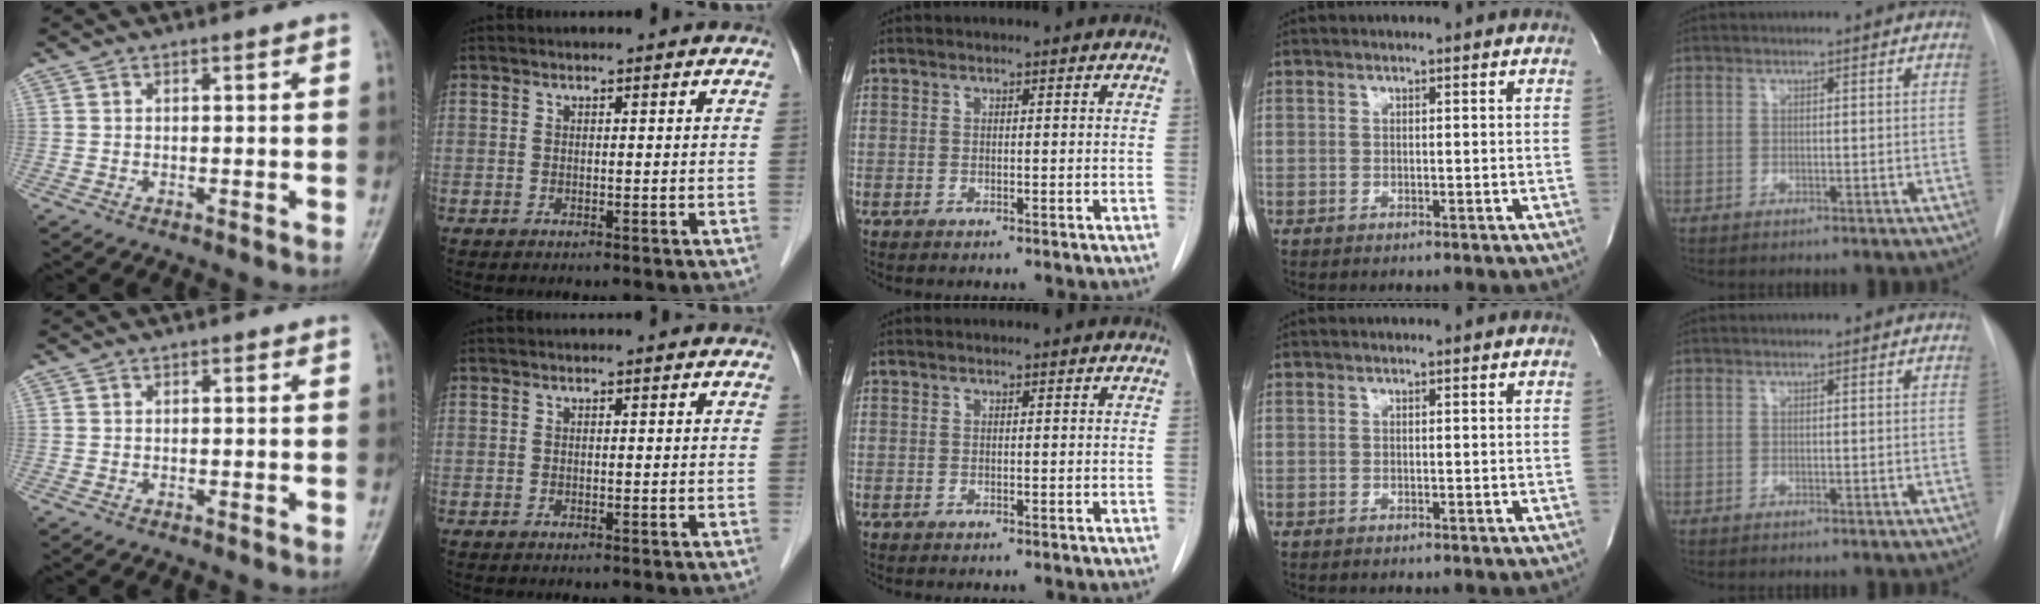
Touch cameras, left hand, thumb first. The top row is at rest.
{"thumb": {"total": 0.5, "force": [0.2, 0.4, 0.3], "torque": [0.003, 0.001, -0.002]}}